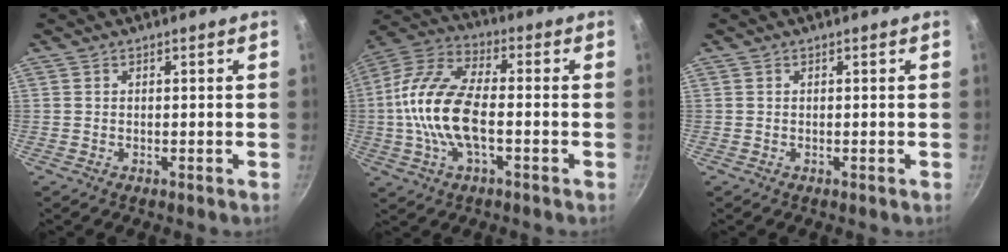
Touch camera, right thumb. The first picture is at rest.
{"total": 16.1, "force": [-2.0, 7.5, 14.1], "torque": [-0.273, 0.034, -0.056]}
{"total": 0.0}